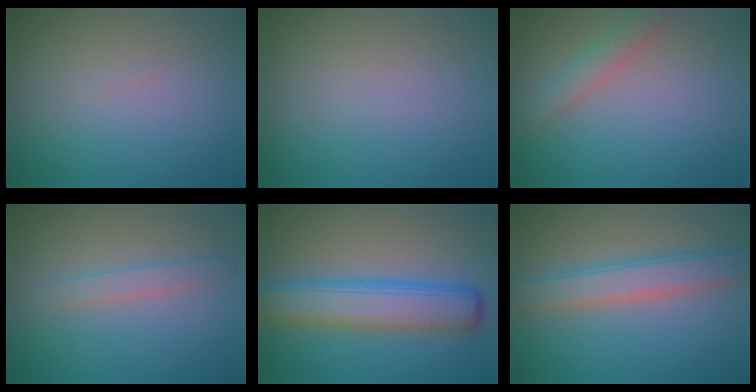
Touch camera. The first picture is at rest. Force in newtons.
{"total": 0.0}
{"total": 2.1, "press": 2.1, "slide": 0.1}
{"total": 1.6, "press": 1.6, "slide": 0.1}
{"total": 6.8, "press": 6.8, "slide": 0.2}
{"total": 4.2, "press": 4.2, "slide": 0.2}